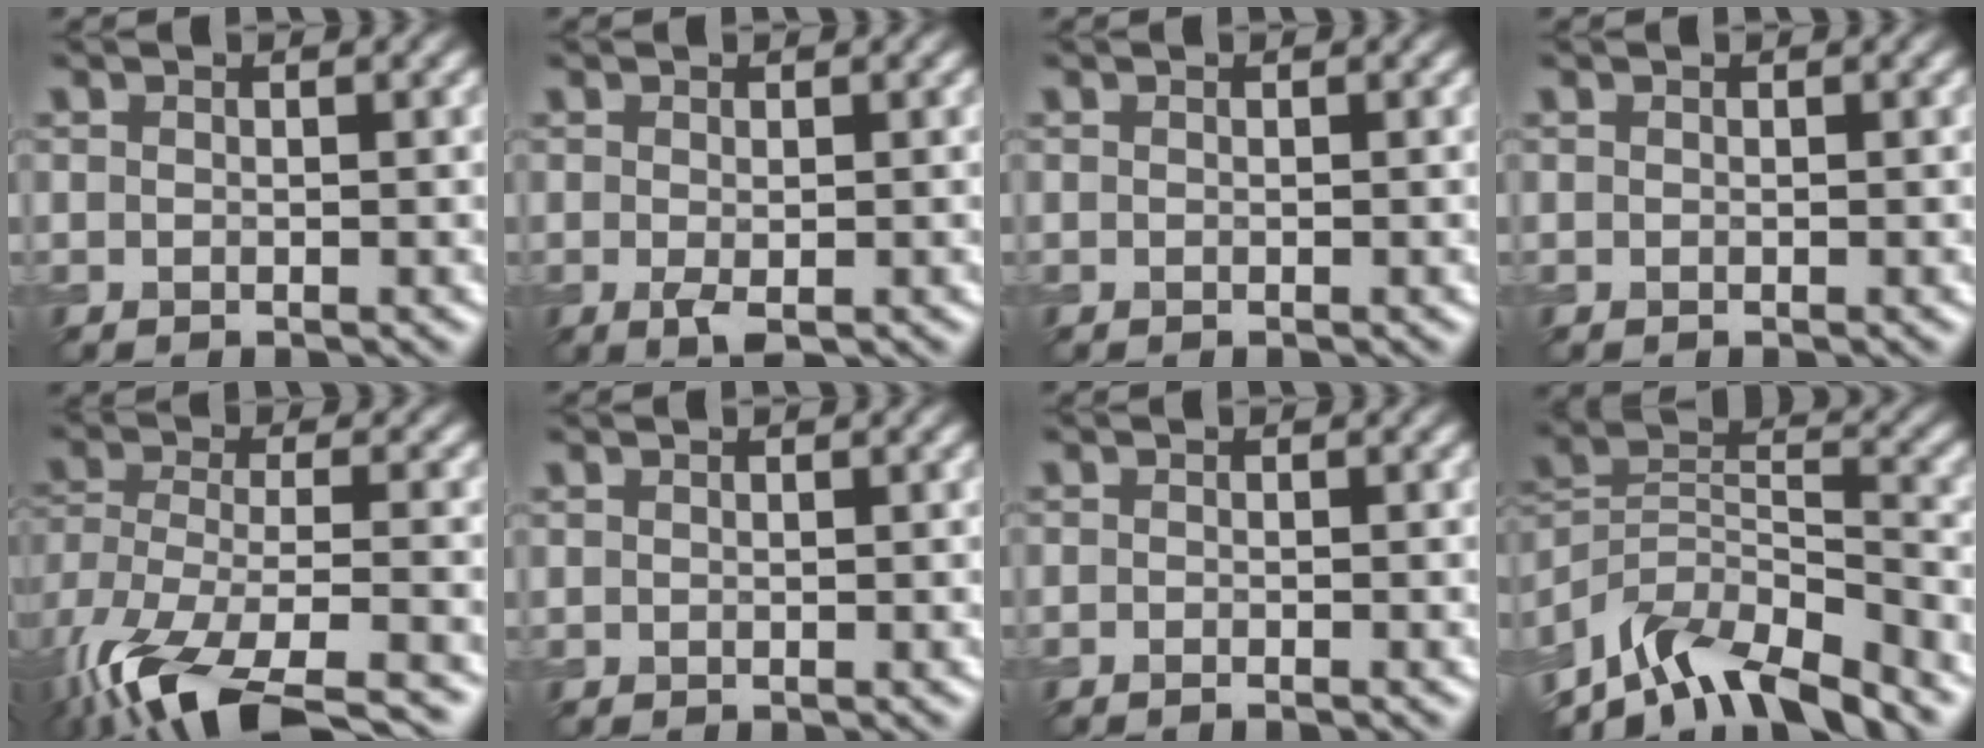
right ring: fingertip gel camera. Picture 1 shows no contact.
{"total": 1.4, "force": [-0.4, 0.3, 1.3], "torque": [-0.027, -0.008, -0.008]}
{"total": 0.0}
{"total": 0.0}
{"total": 12.3, "force": [-8.8, 4.4, 7.5], "torque": [-0.168, -0.039, -0.135]}
{"total": 0.0}
{"total": 0.8, "force": [-0.7, 0.1, 0.4], "torque": [-0.005, -0.006, -0.013]}
{"total": 10.5, "force": [-8.2, 3.3, 5.7], "torque": [-0.096, 0.011, -0.158]}